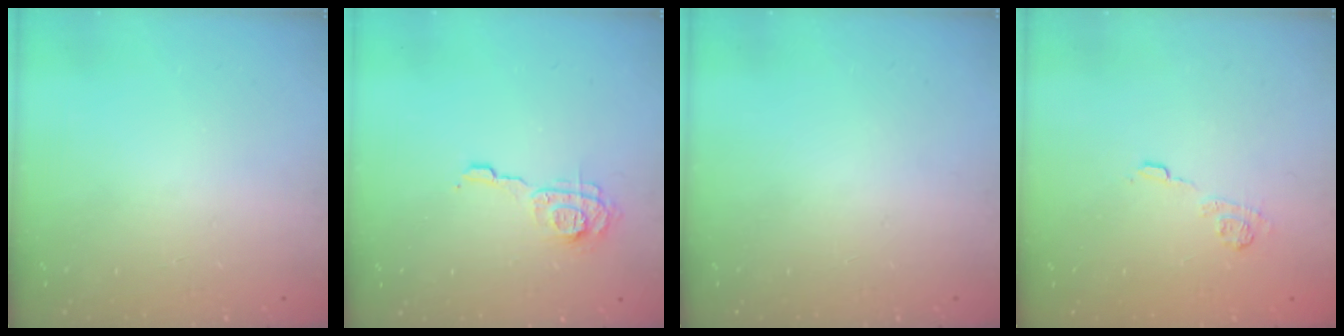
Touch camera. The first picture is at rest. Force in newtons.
{"total": 9.0, "press": 9.0, "slide": 0.4}
{"total": 0.0}
{"total": 9.2, "press": 9.2, "slide": 0.8}